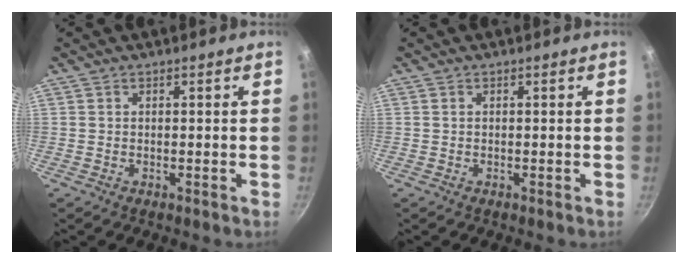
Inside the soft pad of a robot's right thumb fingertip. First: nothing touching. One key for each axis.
{"total": 0.0}